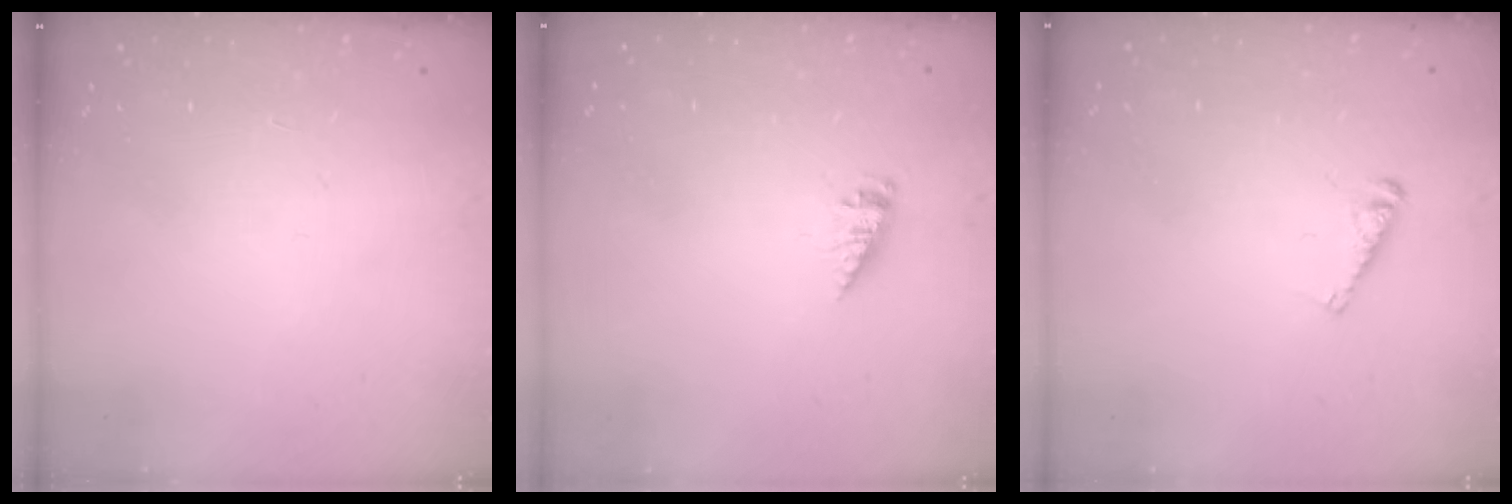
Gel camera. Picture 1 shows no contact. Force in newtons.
{"total": 3.4, "press": 3.4, "slide": 0.3}
{"total": 3.9, "press": 3.9, "slide": 0.3}